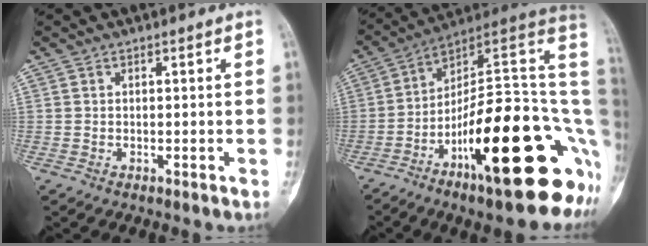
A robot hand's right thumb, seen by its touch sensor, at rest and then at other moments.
{"total": 25.6, "force": [-7.7, 8.0, 23.0], "torque": [-0.258, 0.071, -0.111]}